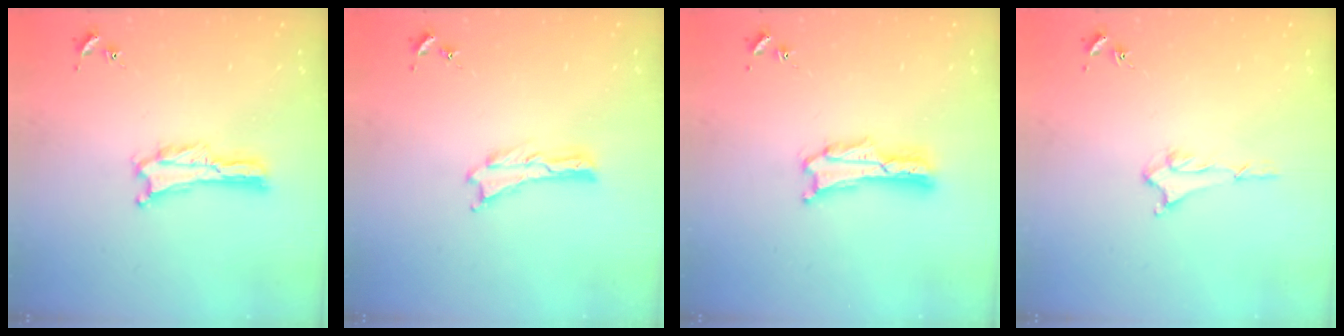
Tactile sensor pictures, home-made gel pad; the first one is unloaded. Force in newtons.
{"total": 0.0}
{"total": 1.7, "press": 1.7, "slide": 0.3}
{"total": 1.5, "press": 1.5, "slide": 0.2}